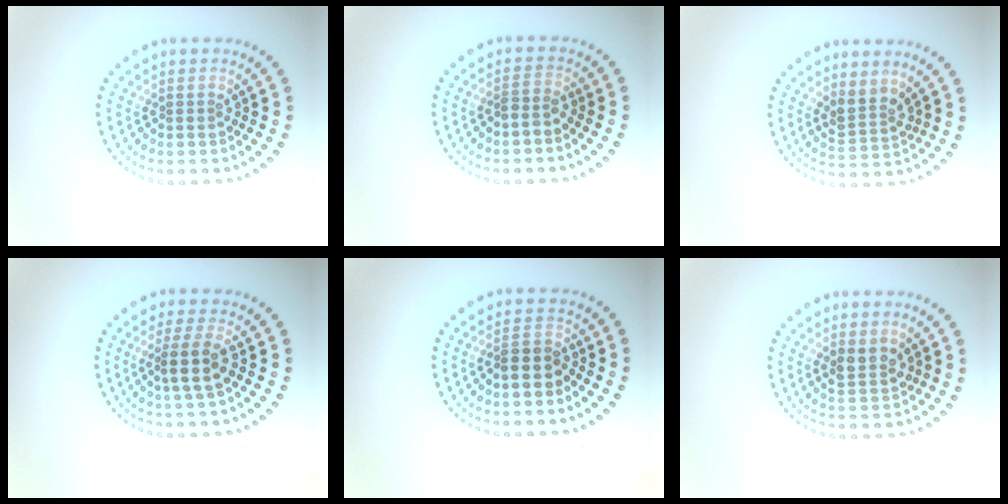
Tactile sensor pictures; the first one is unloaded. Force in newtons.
{"total": 1.6, "press": 1.2, "slide": 1.1}
{"total": 2.4, "press": 1.9, "slide": 1.6}
{"total": 2.9, "press": 2.6, "slide": 1.4}
{"total": 2.6, "press": 2.3, "slide": 1.2}
{"total": 2.2, "press": 2.1, "slide": 0.7}